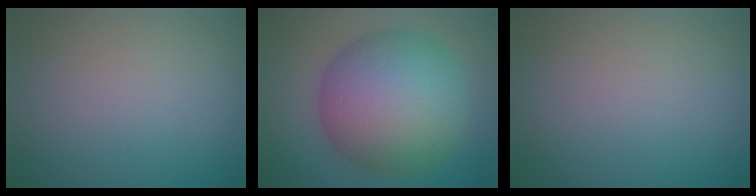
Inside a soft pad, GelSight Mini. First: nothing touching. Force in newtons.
{"total": 12.2, "press": 12.2, "slide": 0.3}
{"total": 0.0}